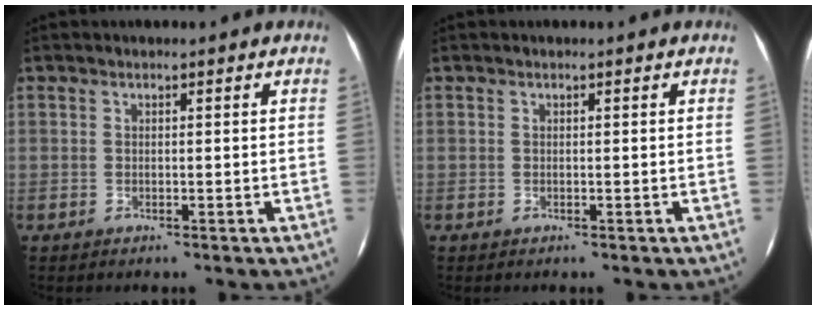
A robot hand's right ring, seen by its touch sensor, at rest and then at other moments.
{"total": 0.0}